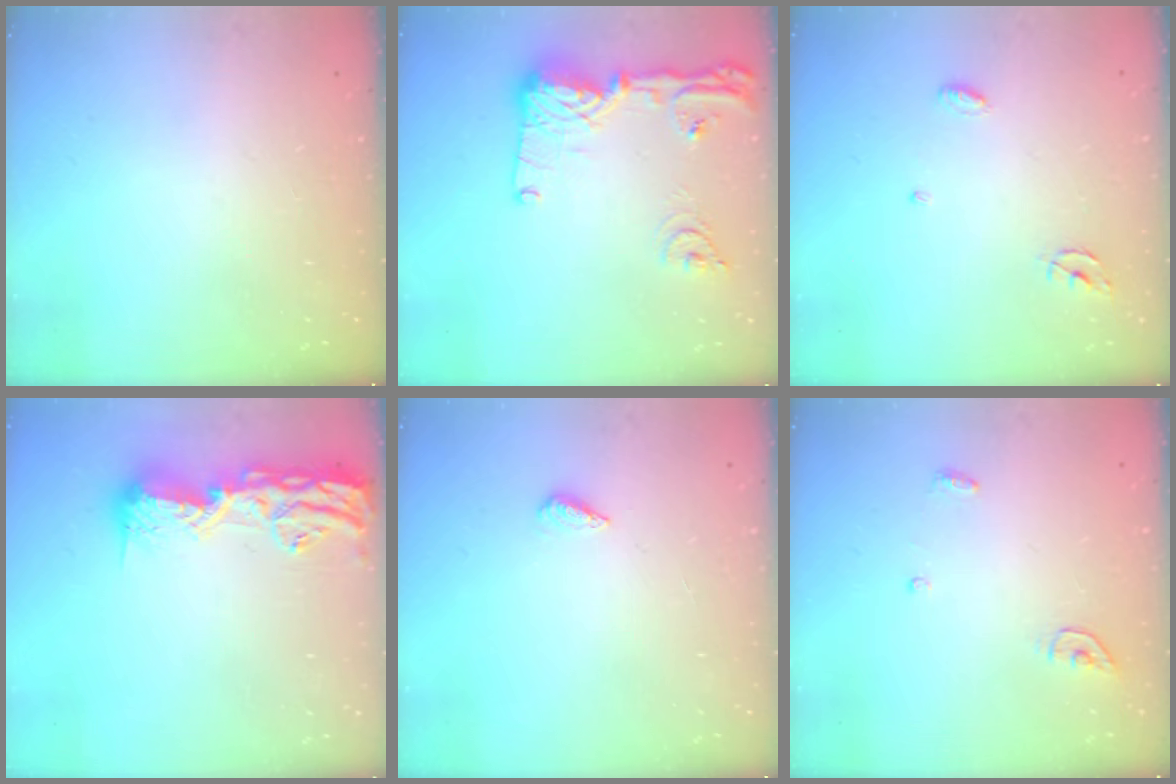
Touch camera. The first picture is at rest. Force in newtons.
{"total": 16.7, "press": 16.6, "slide": 1.9}
{"total": 3.9, "press": 3.9, "slide": 0.2}
{"total": 16.3, "press": 15.9, "slide": 3.5}
{"total": 2.3, "press": 2.2, "slide": 0.8}
{"total": 3.9, "press": 3.8, "slide": 0.3}